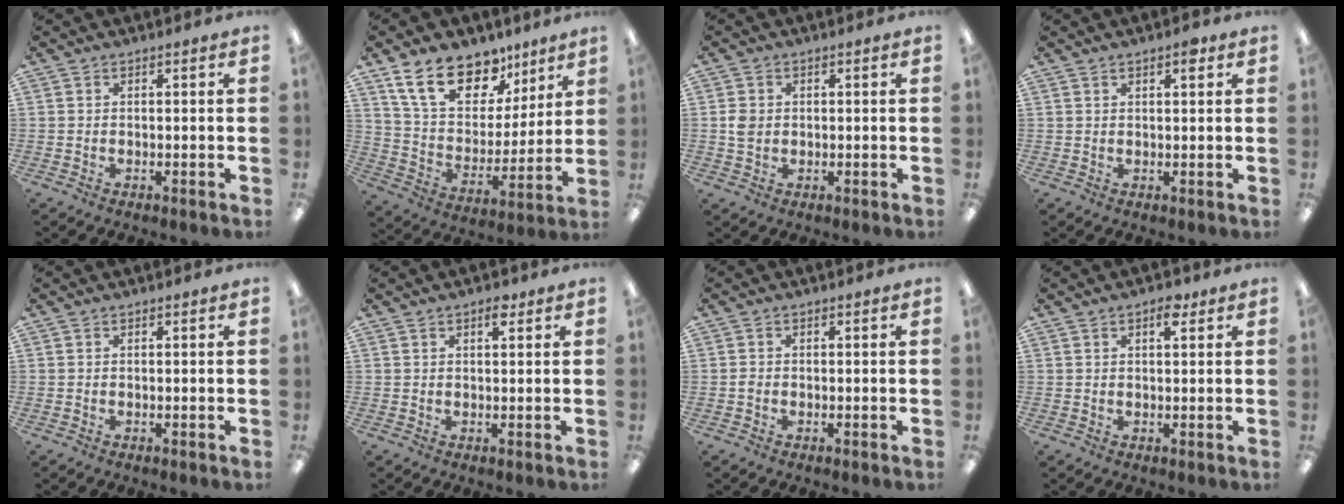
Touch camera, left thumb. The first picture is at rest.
{"total": 17.4, "force": [11.7, 9.9, 8.1], "torque": [-0.145, -0.059, 0.217]}
{"total": 3.2, "force": [-0.1, 2.7, 1.7], "torque": [-0.022, 0.004, -0.003]}
{"total": 2.7, "force": [1.6, 0.9, 1.9], "torque": [-0.017, -0.007, 0.022]}
{"total": 0.0}
{"total": 2.6, "force": [1.7, 1.1, 1.7], "torque": [-0.013, -0.007, 0.025]}
{"total": 0.8, "force": [-0.3, 0.6, 0.4], "torque": [-0.007, 0.003, -0.008]}
{"total": 3.6, "force": [2.1, 1.5, 2.5], "torque": [-0.022, -0.008, 0.028]}